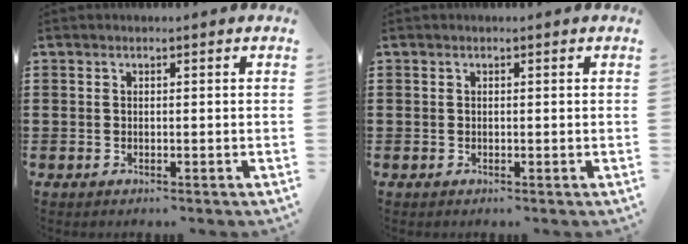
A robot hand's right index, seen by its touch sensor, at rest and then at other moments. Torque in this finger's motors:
{"motor_torque": [-0.01, 0.01, 0.00, 0.00]}